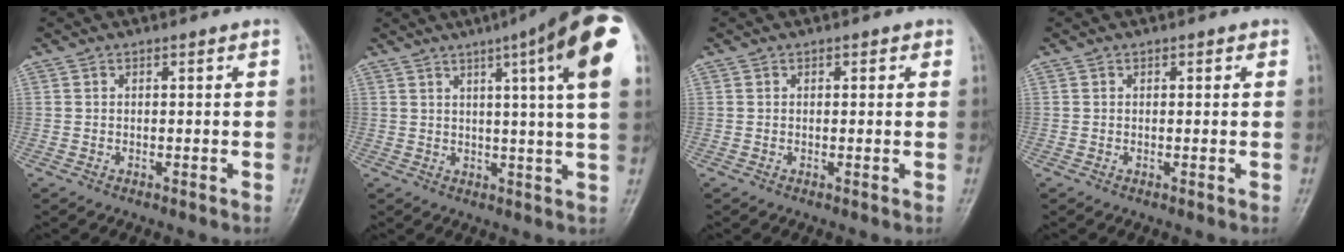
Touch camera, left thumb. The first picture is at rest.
{"total": 18.0, "force": [7.9, 1.7, 16.1], "torque": [-0.214, -0.014, 0.091]}
{"total": 1.2, "force": [0.5, 0.8, 0.7], "torque": [0.005, 0.001, 0.002]}
{"total": 1.0, "force": [0.4, 0.7, 0.6], "torque": [0.004, 0.001, 0.002]}